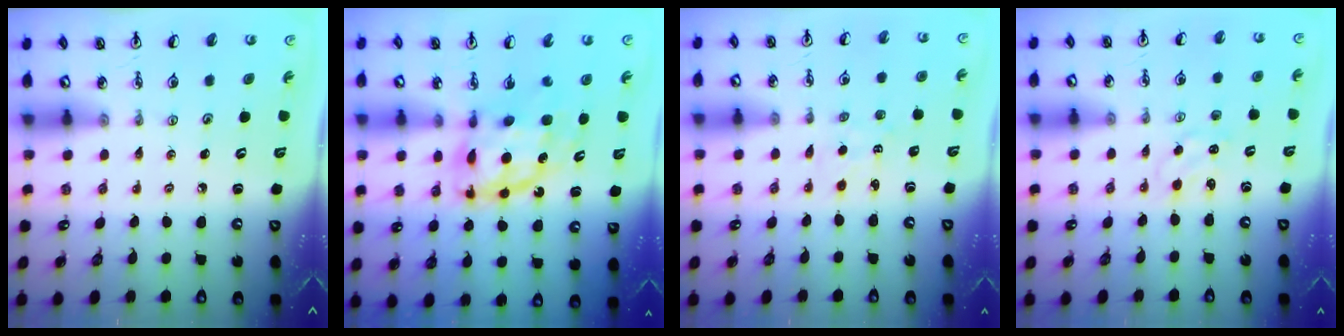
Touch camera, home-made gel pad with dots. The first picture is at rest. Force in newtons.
{"total": 11.6, "press": 11.6, "slide": 1.1}
{"total": 1.3, "press": 1.3, "slide": 0.2}
{"total": 1.5, "press": 1.5, "slide": 0.2}